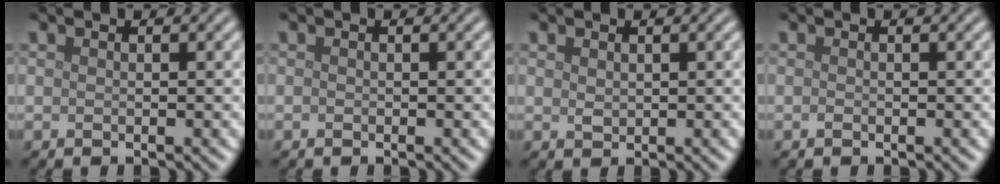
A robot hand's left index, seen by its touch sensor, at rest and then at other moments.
{"total": 0.0}
{"total": 0.8, "force": [0.3, 0.5, 0.4], "torque": [-0.012, -0.003, 0.010]}
{"total": 0.0}